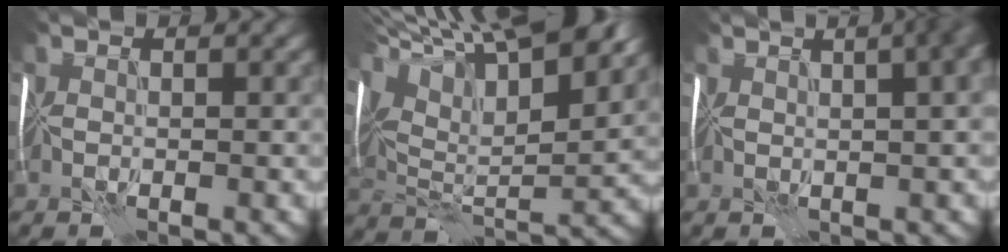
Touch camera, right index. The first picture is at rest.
{"total": 15.0, "force": [8.2, 5.6, 11.2], "torque": [-0.205, 0.038, 0.137]}
{"total": 14.5, "force": [5.7, 7.4, 11.0], "torque": [-0.072, 0.074, 0.037]}